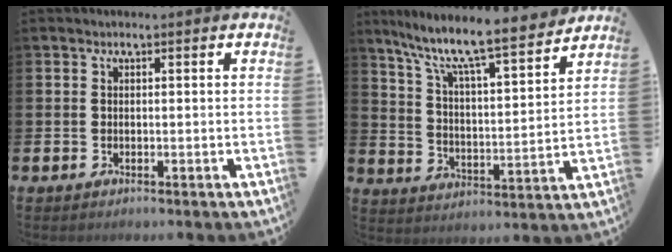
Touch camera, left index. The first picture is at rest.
{"total": 9.1, "force": [8.1, 0.7, 4.2], "torque": [-0.112, -0.063, 0.129]}